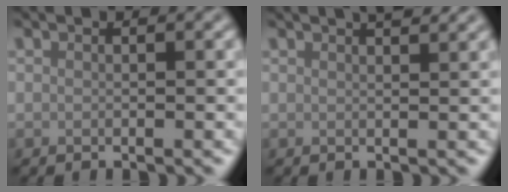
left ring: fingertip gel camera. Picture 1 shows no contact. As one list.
[{"total": 2.6, "force": [2.0, 0.7, 1.5], "torque": [-0.005, 0.010, 0.012]}]